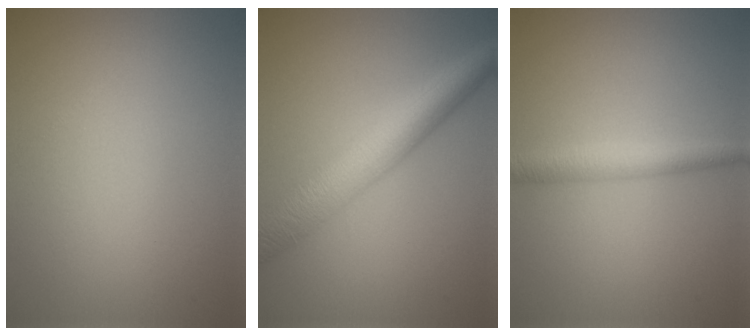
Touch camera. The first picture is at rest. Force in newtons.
{"total": 6.4, "press": 6.4, "slide": 0.2}
{"total": 2.5, "press": 2.5, "slide": 0.1}